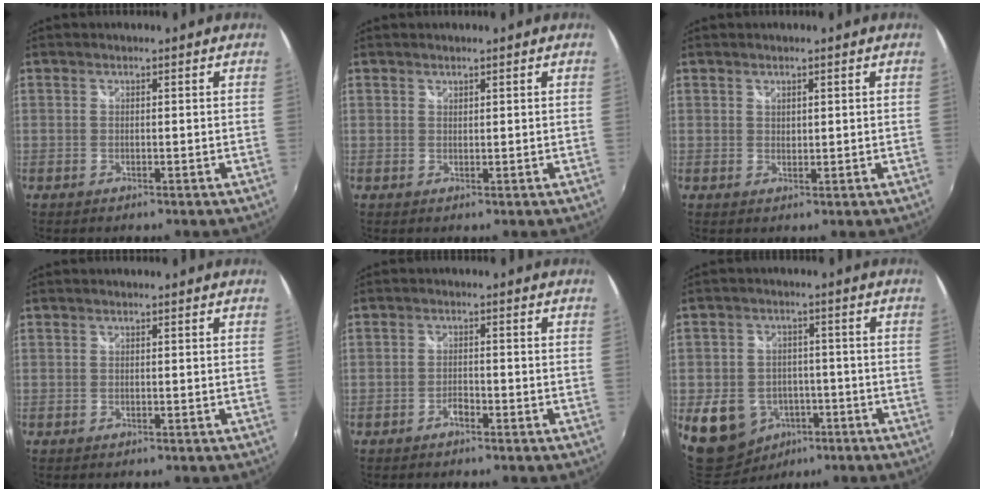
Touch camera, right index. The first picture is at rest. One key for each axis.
{"total": 0.6, "fx": 0.5, "fy": 0.2, "fz": 0.0, "tx": 0.001, "ty": 0.000, "tz": 0.010}
{"total": 1.1, "fx": 0.8, "fy": 0.6, "fz": 0.4, "tx": -0.002, "ty": 0.000, "tz": 0.015}
{"total": 0.0}
{"total": 1.7, "fx": -1.3, "fy": 0.7, "fz": 0.9, "tx": -0.019, "ty": 0.001, "tz": -0.025}
{"total": 10.6, "fx": -4.5, "fy": 8.8, "fz": 3.8, "tx": -0.109, "ty": 0.005, "tz": -0.049}